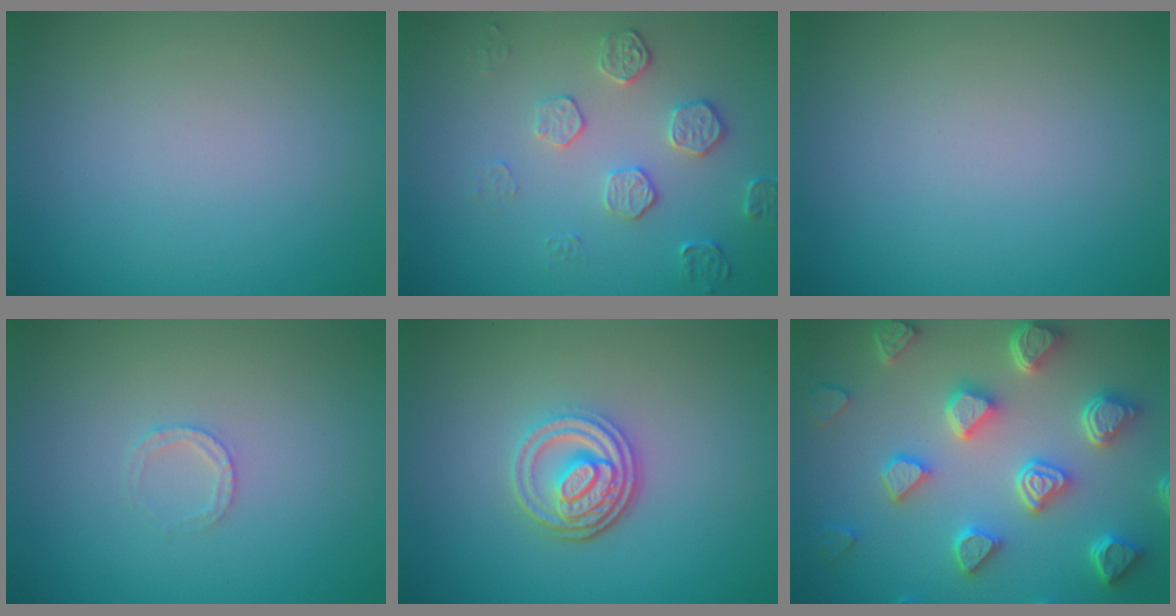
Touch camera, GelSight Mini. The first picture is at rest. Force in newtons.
{"total": 2.2, "press": 1.8, "slide": 1.2}
{"total": 0.0}
{"total": 1.3, "press": 1.3, "slide": 0.2}
{"total": 4.2, "press": 3.2, "slide": 2.7}
{"total": 7.1, "press": 5.7, "slide": 4.2}